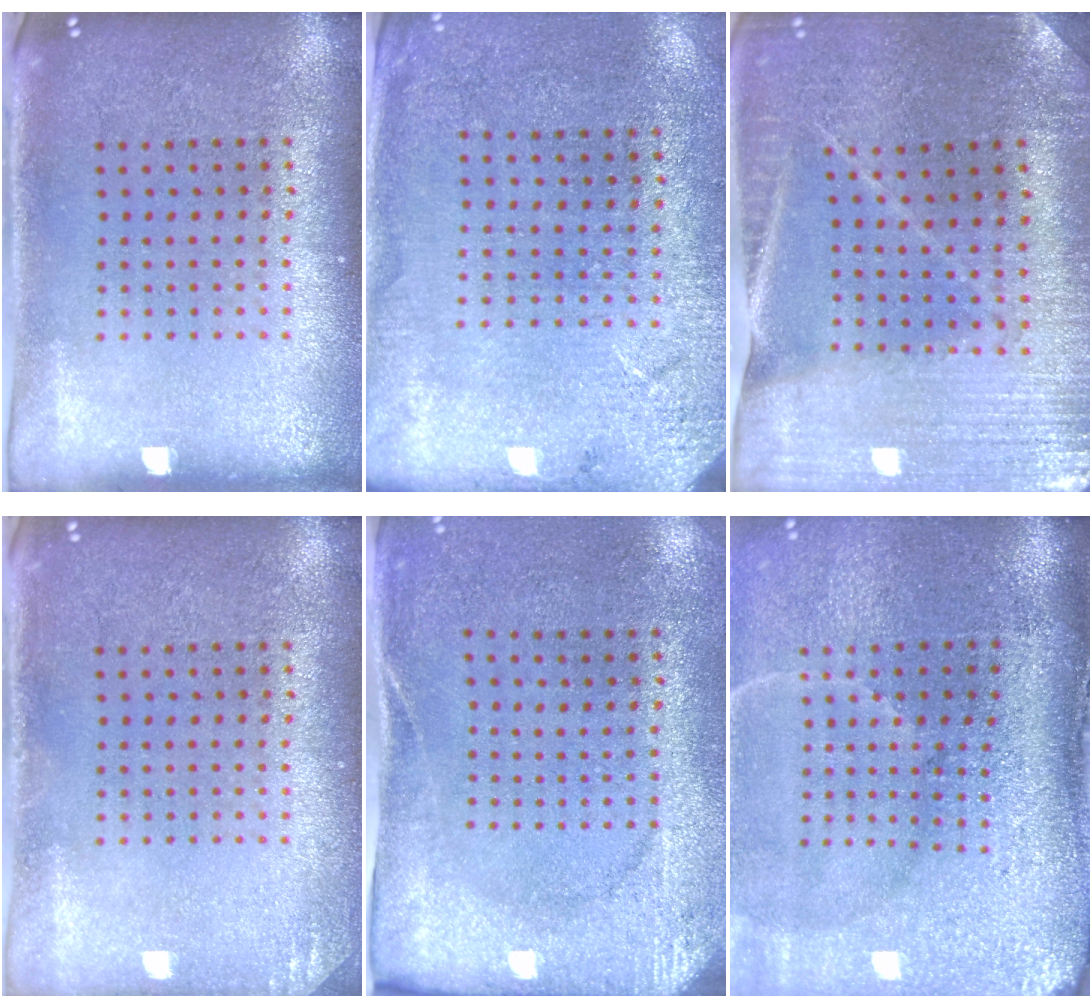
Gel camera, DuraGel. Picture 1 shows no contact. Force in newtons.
{"total": 2.6, "press": 2.5, "slide": 0.7}
{"total": 1.7, "press": 1.7, "slide": 0.1}
{"total": 1.1, "press": 1.1, "slide": 0.1}
{"total": 2.6, "press": 2.0, "slide": 1.6}
{"total": 4.8, "press": 4.0, "slide": 2.7}